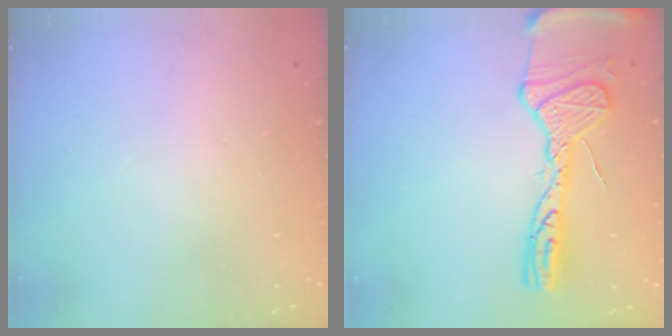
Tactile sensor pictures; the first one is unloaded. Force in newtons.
{"total": 16.8, "press": 16.7, "slide": 1.7}